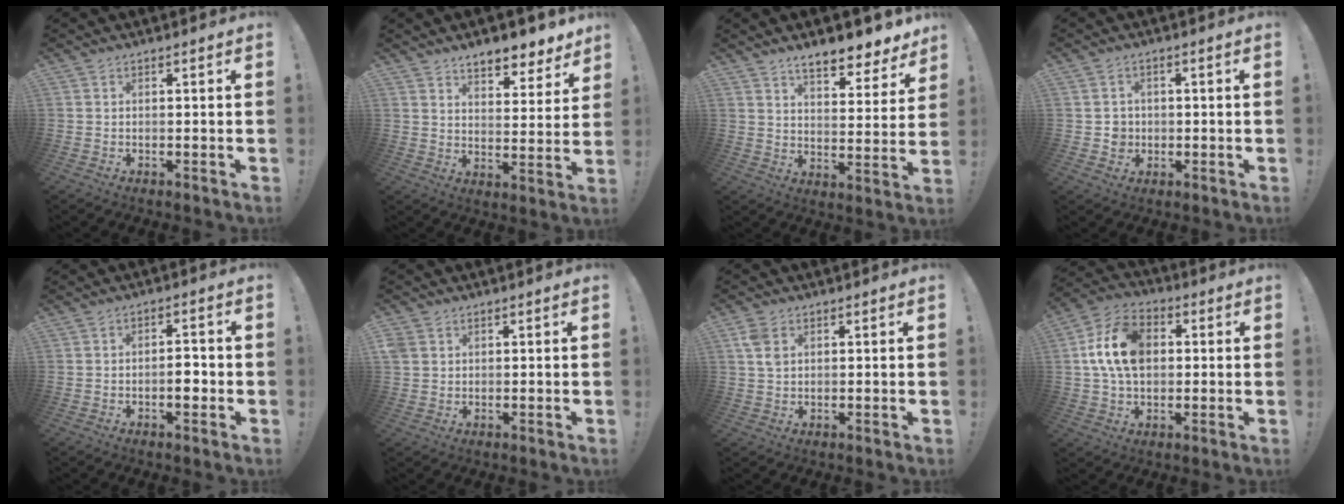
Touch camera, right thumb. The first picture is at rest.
{"total": 8.7, "force": [7.6, 2.9, 3.1], "torque": [-0.032, -0.065, 0.137]}
{"total": 10.2, "force": [8.4, 2.9, 5.0], "torque": [-0.071, -0.067, 0.147]}
{"total": 4.0, "force": [0.2, 3.9, 1.1], "torque": [-0.009, -0.002, 0.004]}
{"total": 4.6, "force": [-1.6, 2.3, 3.7], "torque": [-0.048, 0.008, -0.029]}
{"total": 3.2, "force": [1.7, 2.4, 1.1], "torque": [-0.016, -0.004, 0.034]}
{"total": 4.9, "force": [2.0, 3.0, 3.3], "torque": [-0.058, -0.007, 0.035]}
{"total": 15.6, "force": [2.6, 11.0, 10.8], "torque": [-0.194, 0.006, 0.048]}